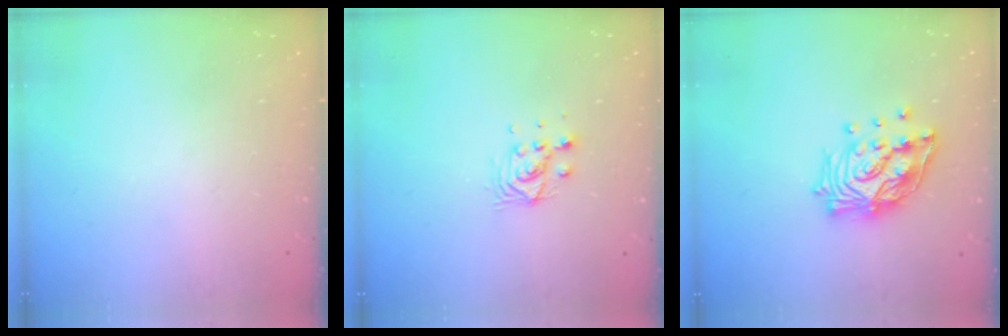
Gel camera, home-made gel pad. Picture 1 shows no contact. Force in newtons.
{"total": 6.4, "press": 6.4, "slide": 0.2}
{"total": 15.2, "press": 15.1, "slide": 1.7}